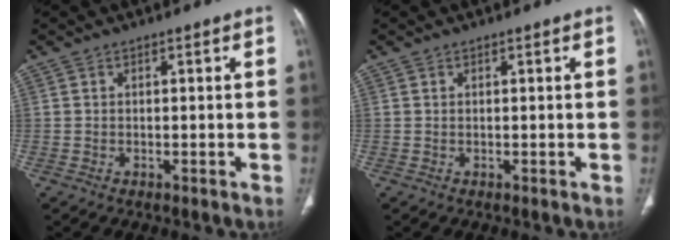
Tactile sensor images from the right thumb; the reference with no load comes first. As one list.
[{"total": 0.0}]